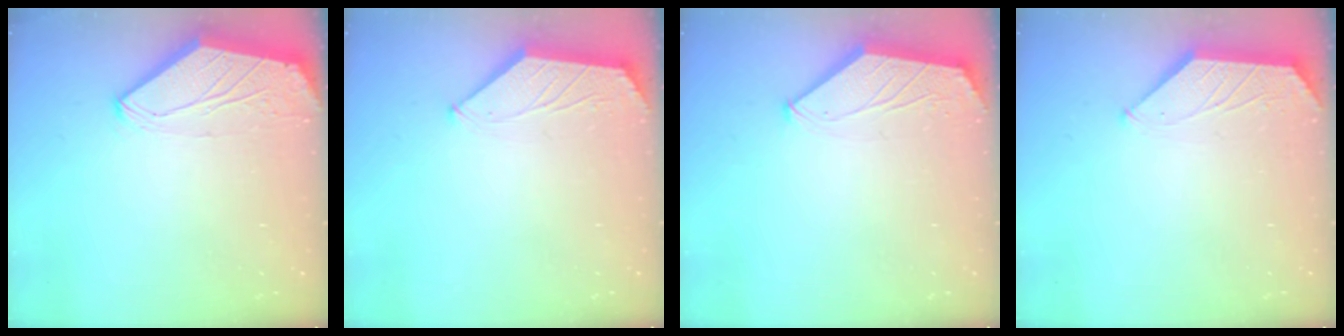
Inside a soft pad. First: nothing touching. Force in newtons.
{"total": 1.4, "press": 1.4, "slide": 0.2}
{"total": 1.6, "press": 1.6, "slide": 0.4}
{"total": 1.5, "press": 1.4, "slide": 0.3}